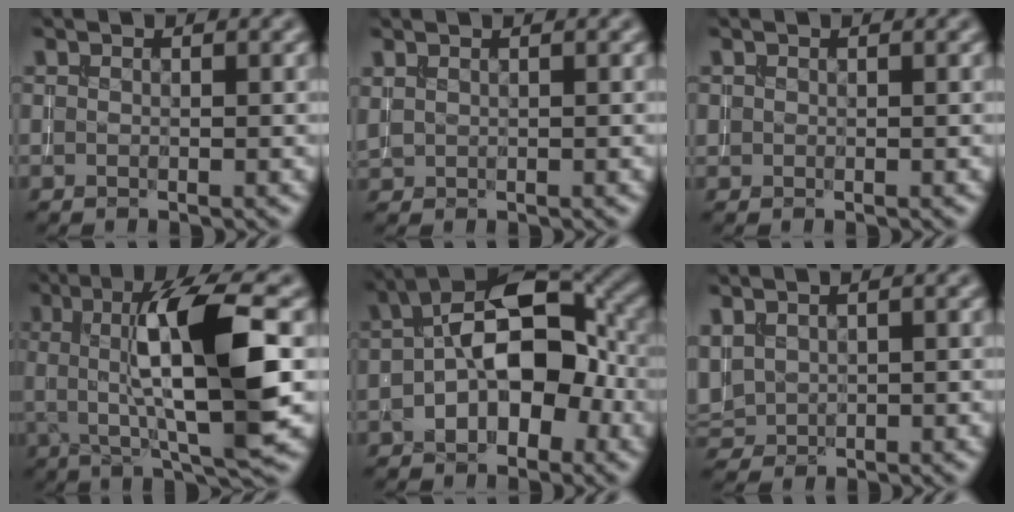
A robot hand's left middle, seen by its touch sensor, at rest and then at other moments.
{"total": 0.7, "force": [0.4, 0.4, 0.4], "torque": [-0.010, 0.003, 0.011]}
{"total": 0.0}
{"total": 11.0, "force": [1.3, 2.3, 10.6], "torque": [-0.155, 0.004, 0.025]}
{"total": 8.9, "force": [-0.5, 5.0, 7.3], "torque": [-0.103, 0.027, -0.022]}
{"total": 2.6, "force": [0.9, 2.0, 1.5], "torque": [-0.038, 0.006, 0.025]}